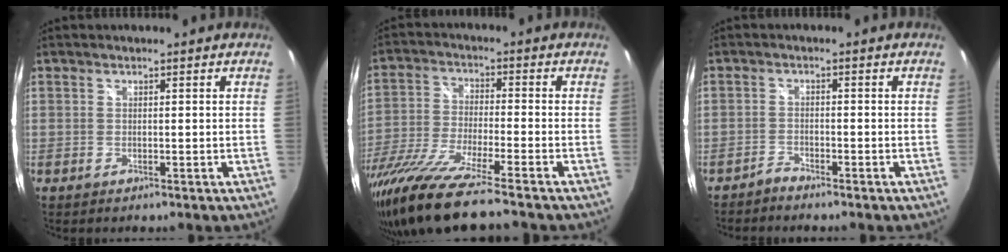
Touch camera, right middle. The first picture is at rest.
{"total": 18.6, "force": [-15.2, 0.0, 10.7], "torque": [-0.219, -0.060, -0.279]}
{"total": 1.8, "force": [-1.8, 0.1, 0.1], "torque": [-0.008, -0.002, -0.036]}